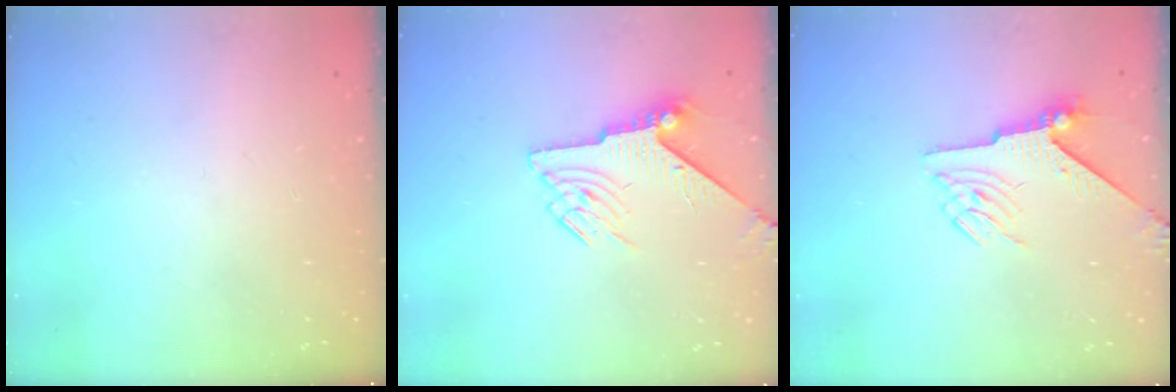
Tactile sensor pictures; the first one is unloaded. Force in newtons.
{"total": 6.7, "press": 6.6, "slide": 1.0}
{"total": 5.5, "press": 5.4, "slide": 1.2}